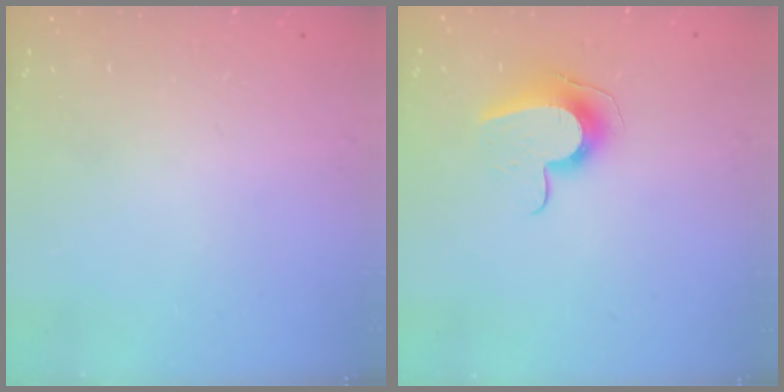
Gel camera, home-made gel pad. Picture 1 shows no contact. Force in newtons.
{"total": 10.0, "press": 9.9, "slide": 0.9}